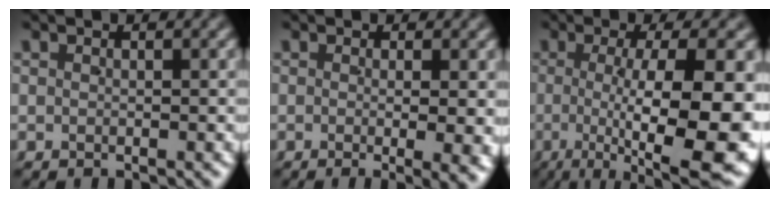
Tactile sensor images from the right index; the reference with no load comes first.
{"total": 4.0, "force": [-1.0, 0.0, 3.8], "torque": [-0.038, -0.005, -0.015]}
{"total": 11.0, "force": [-1.7, 2.8, 10.5], "torque": [-0.146, -0.004, -0.017]}